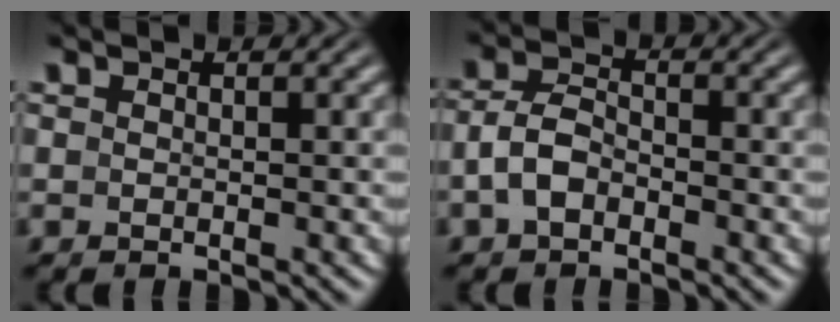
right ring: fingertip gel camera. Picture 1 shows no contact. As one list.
[{"total": 3.1, "force": [-1.2, 2.3, 1.7], "torque": [-0.041, -0.009, -0.015]}]